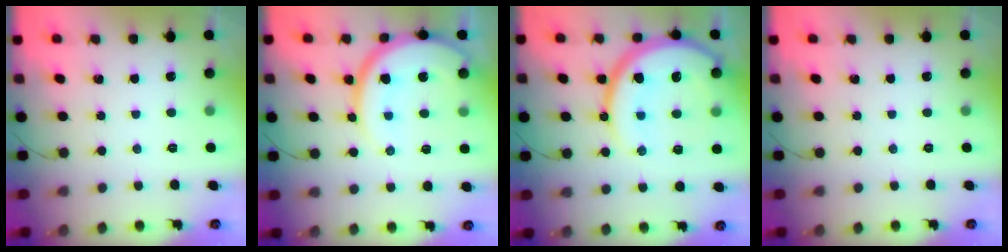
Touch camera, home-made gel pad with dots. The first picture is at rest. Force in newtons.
{"total": 15.2, "press": 15.1, "slide": 1.4}
{"total": 21.5, "press": 21.4, "slide": 2.4}
{"total": 0.0}